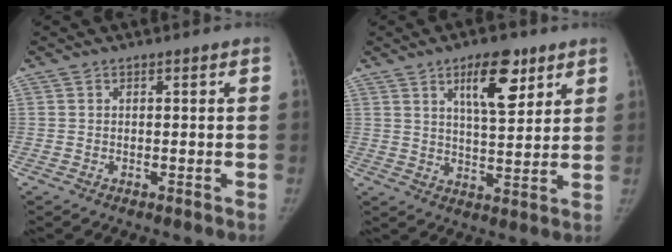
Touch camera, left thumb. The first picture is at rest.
{"total": 10.2, "force": [5.6, 4.0, 7.5], "torque": [-0.097, -0.034, 0.092]}